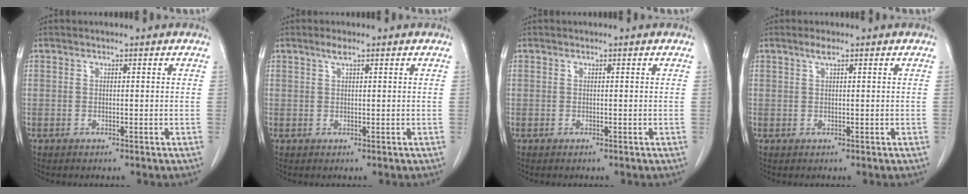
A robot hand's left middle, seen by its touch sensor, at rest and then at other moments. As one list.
[{"total": 1.3, "force": [0.8, 0.1, 1.0], "torque": [-0.019, 0.004, 0.016]}, {"total": 0.0}, {"total": 1.2, "force": [0.7, 0.0, 0.9], "torque": [-0.020, 0.005, 0.014]}]